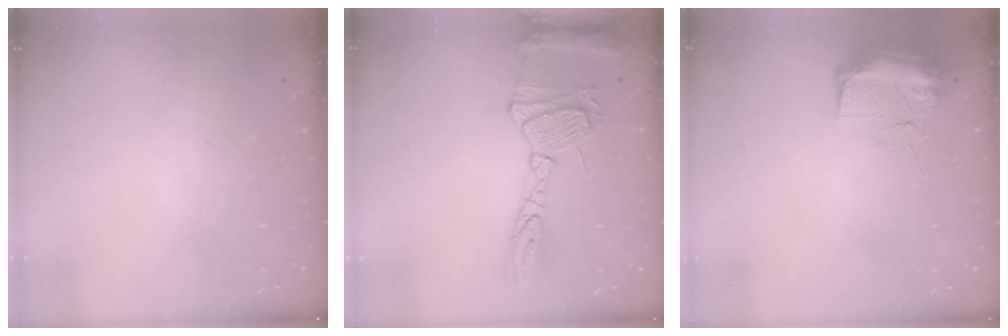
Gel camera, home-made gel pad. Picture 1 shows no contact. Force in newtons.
{"total": 17.8, "press": 17.7, "slide": 1.5}
{"total": 9.4, "press": 9.4, "slide": 0.9}